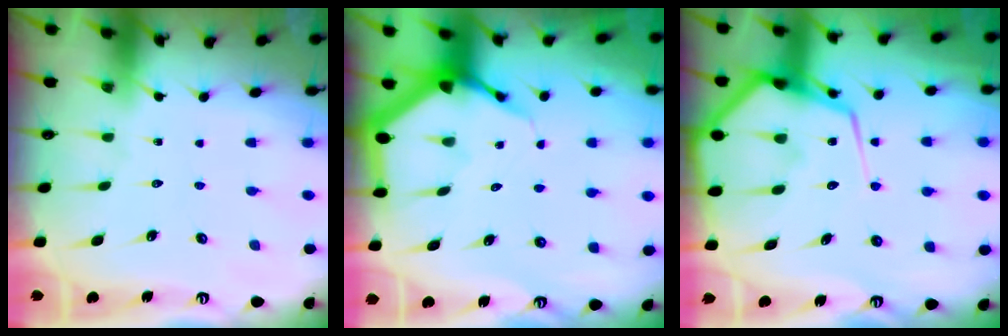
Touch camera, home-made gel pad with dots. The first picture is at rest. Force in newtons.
{"total": 5.6, "press": 5.5, "slide": 0.4}
{"total": 15.7, "press": 15.6, "slide": 1.7}